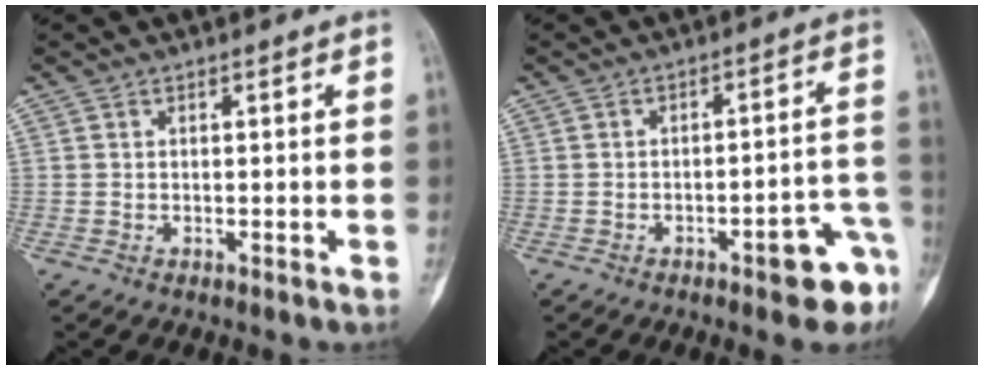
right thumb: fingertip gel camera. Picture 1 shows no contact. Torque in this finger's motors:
{"motor_torque": [1.20, 0.45, 0.46, -0.61, 0.21]}